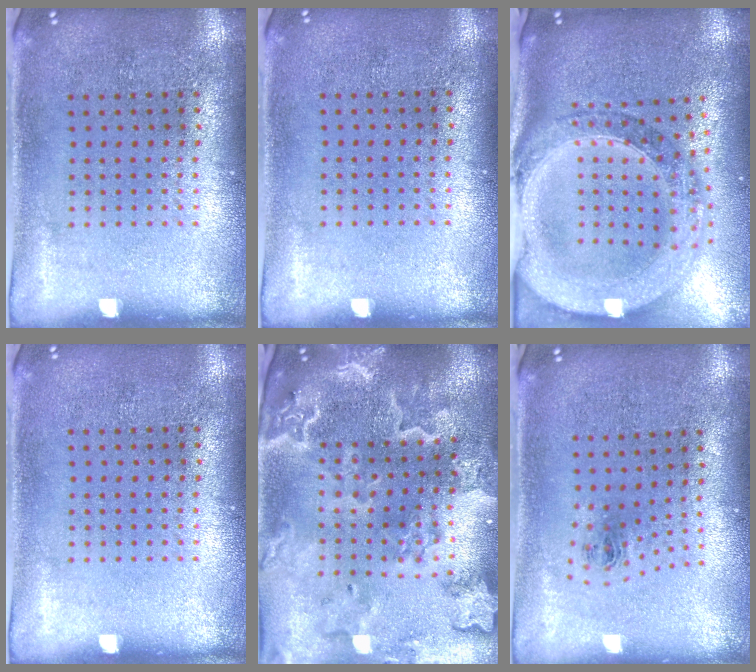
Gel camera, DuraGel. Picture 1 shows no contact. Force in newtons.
{"total": 0.0}
{"total": 2.6, "press": 2.3, "slide": 1.2}
{"total": 0.0}
{"total": 4.0, "press": 3.4, "slide": 2.2}
{"total": 0.9, "press": 0.4, "slide": 0.9}